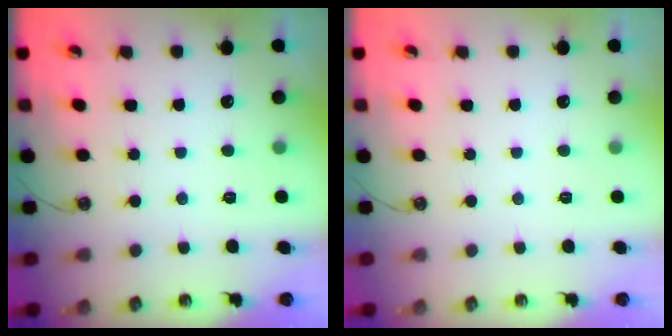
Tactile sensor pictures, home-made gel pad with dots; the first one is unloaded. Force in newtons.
{"total": 0.0}